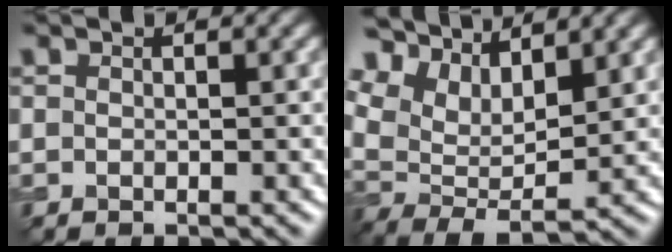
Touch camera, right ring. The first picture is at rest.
{"total": 8.2, "force": [5.7, 3.0, 5.1], "torque": [-0.114, 0.012, 0.098]}